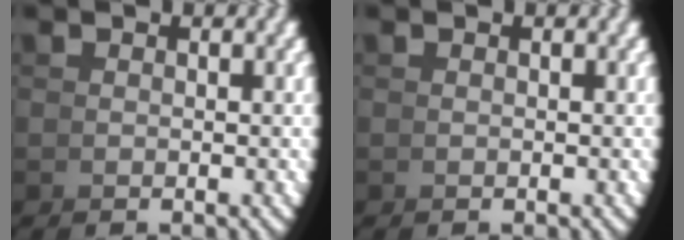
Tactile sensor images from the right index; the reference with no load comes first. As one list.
[{"total": 0.0}]